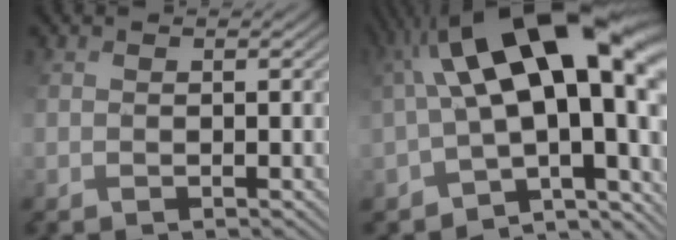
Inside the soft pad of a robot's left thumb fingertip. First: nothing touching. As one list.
[{"total": 15.9, "force": [1.6, 6.5, 14.4], "torque": [-0.200, 0.027, 0.041]}]